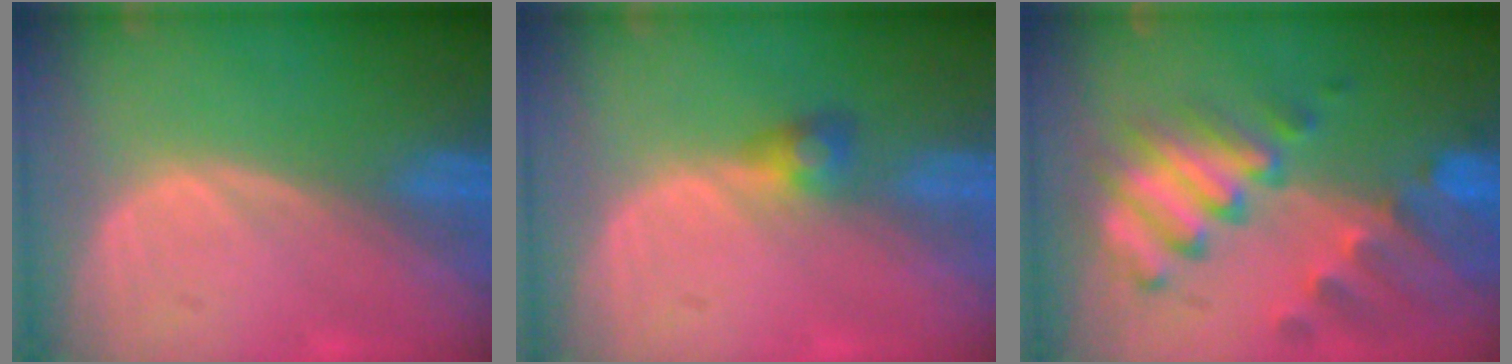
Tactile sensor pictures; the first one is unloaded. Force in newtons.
{"total": 2.5, "press": 2.5, "slide": 0.5}
{"total": 10.4, "press": 9.0, "slide": 5.2}